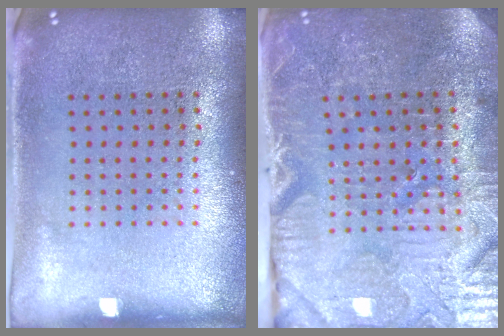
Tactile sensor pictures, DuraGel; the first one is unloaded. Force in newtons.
{"total": 3.8, "press": 3.8, "slide": 0.5}